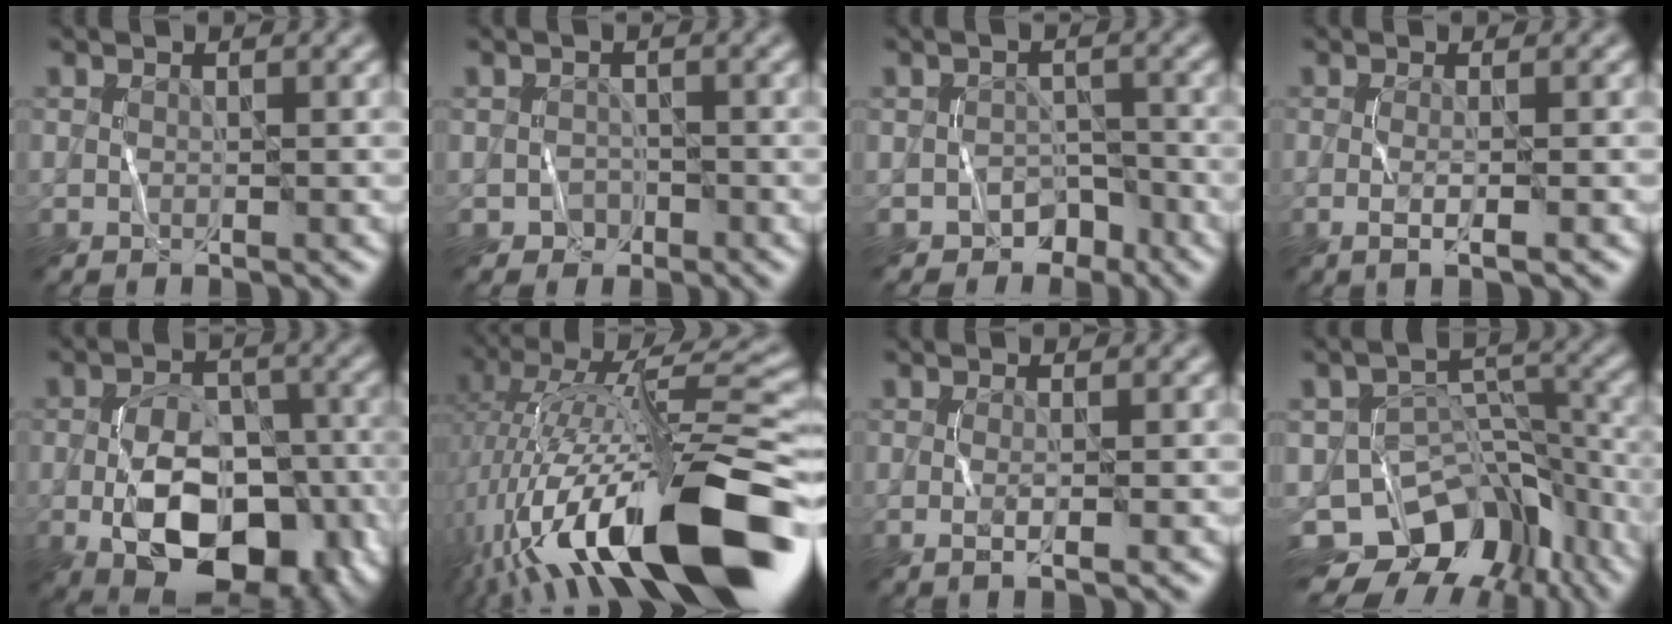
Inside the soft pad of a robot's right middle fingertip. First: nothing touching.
{"total": 1.1, "force": [-0.7, 0.9, -0.3], "torque": [0.012, 0.001, -0.014]}
{"total": 2.7, "force": [-2.1, 1.6, 0.3], "torque": [0.010, 0.003, -0.030]}
{"total": 1.9, "force": [-0.3, 0.5, 1.8], "torque": [-0.025, -0.008, -0.005]}
{"total": 11.2, "force": [-3.7, 6.4, 8.4], "torque": [-0.144, -0.018, -0.054]}
{"total": 17.3, "force": [-6.7, 4.3, 15.4], "torque": [-0.244, 0.034, -0.123]}
{"total": 1.6, "force": [0.0, 0.5, 1.6], "torque": [-0.021, -0.011, -0.006]}
{"total": 12.5, "force": [-8.4, 7.7, 5.3], "torque": [-0.071, 0.013, -0.116]}